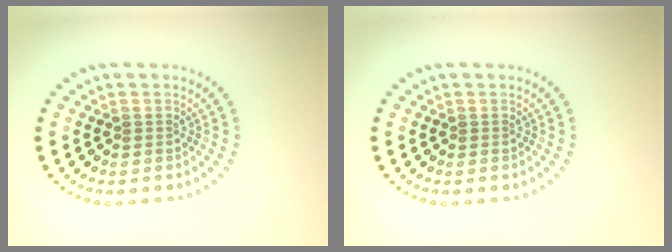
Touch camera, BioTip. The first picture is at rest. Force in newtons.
{"total": 0.0}